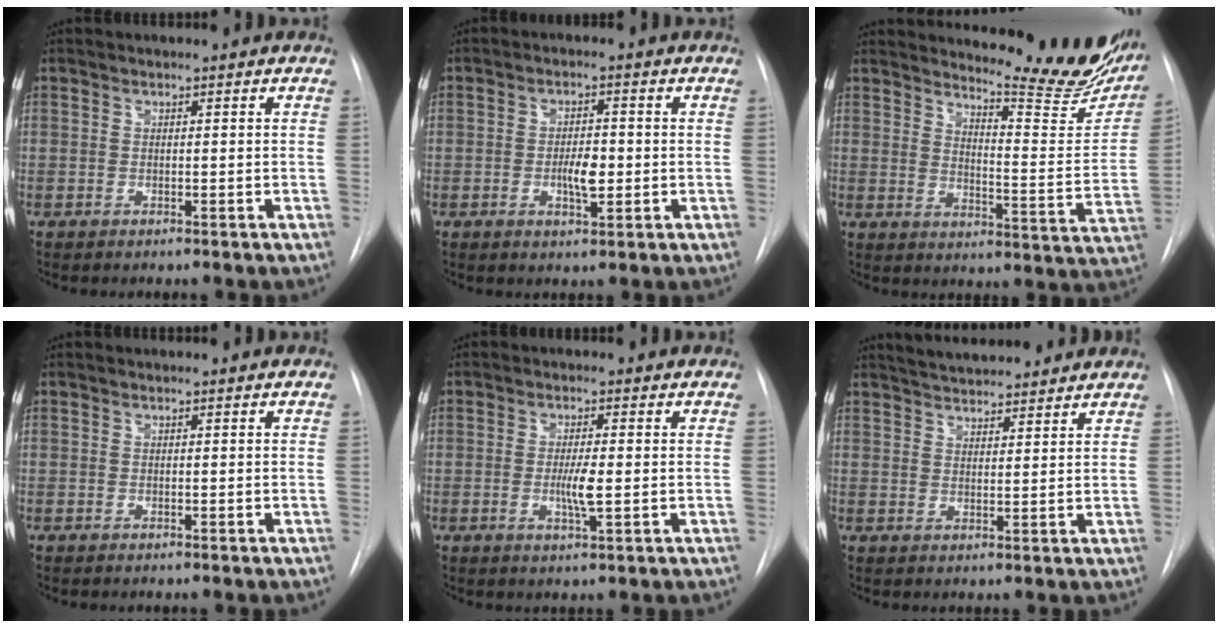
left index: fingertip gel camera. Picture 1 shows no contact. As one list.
[{"total": 4.1, "force": [-0.7, 1.5, 3.8], "torque": [-0.064, 0.000, -0.009]}, {"total": 18.4, "force": [16.9, 2.4, 7.0], "torque": [-0.087, -0.093, 0.197]}, {"total": 0.0}, {"total": 3.7, "force": [-0.3, 0.4, 3.6], "torque": [-0.068, -0.005, -0.006]}, {"total": 10.8, "force": [9.9, 2.0, 3.8], "torque": [-0.054, 0.020, 0.139]}]